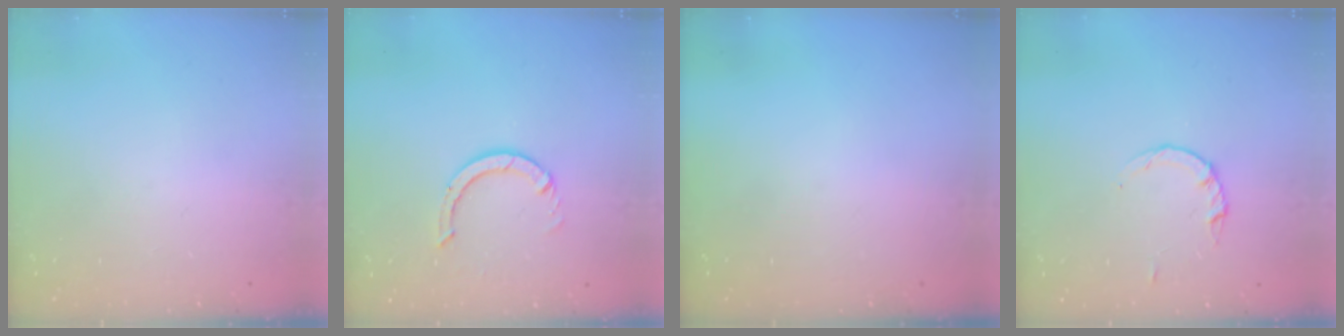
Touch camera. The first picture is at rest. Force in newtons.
{"total": 3.6, "press": 3.6, "slide": 0.3}
{"total": 0.0}
{"total": 2.8, "press": 2.8, "slide": 0.4}